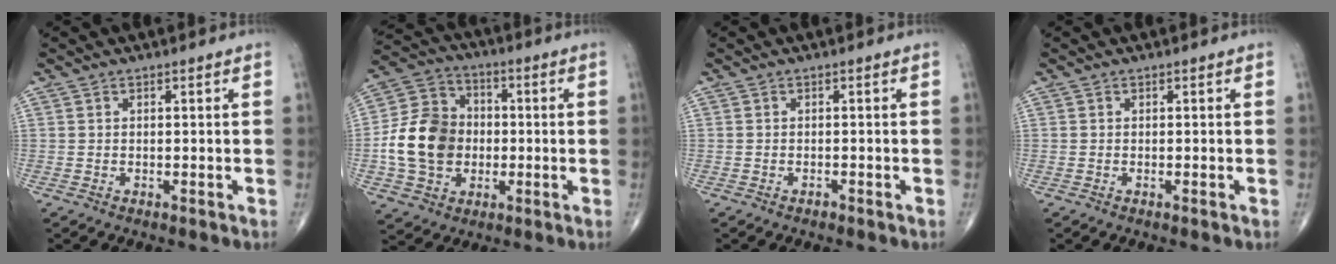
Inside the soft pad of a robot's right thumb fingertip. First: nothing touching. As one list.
[{"total": 14.8, "force": [-1.5, 12.0, 8.6], "torque": [-0.140, 0.026, -0.031]}, {"total": 0.5, "force": [-0.4, 0.2, 0.2], "torque": [-0.005, 0.000, -0.009]}, {"total": 0.0}]